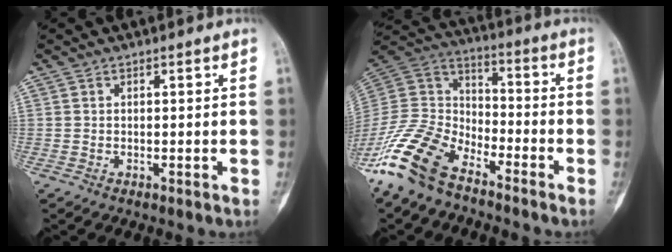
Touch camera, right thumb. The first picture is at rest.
{"total": 16.2, "force": [-11.4, 7.7, 8.5], "torque": [-0.168, 0.066, -0.229]}